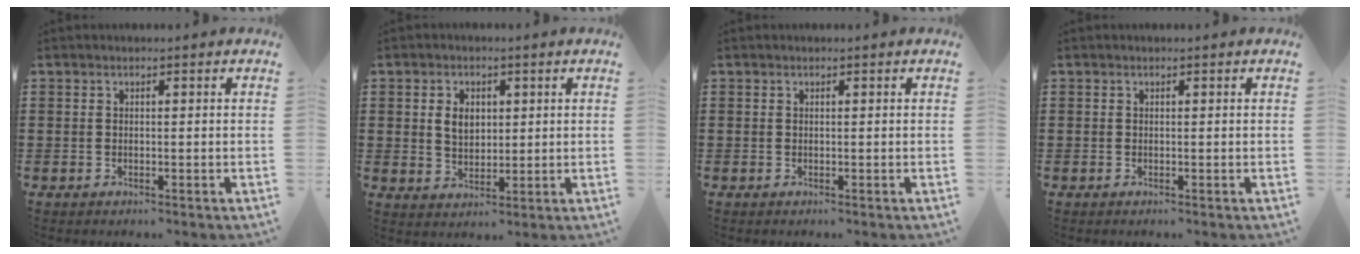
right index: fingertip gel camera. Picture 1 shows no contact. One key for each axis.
{"total": 4.1, "fx": 0.8, "fy": 2.9, "fz": 2.7, "tx": -0.054, "ty": 0.008, "tz": 0.011}
{"total": 0.0}
{"total": 0.0}